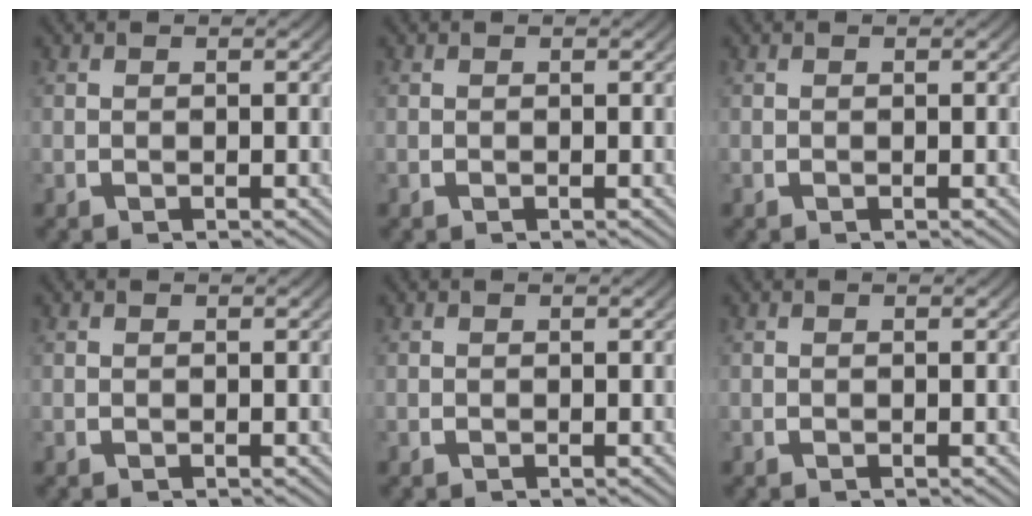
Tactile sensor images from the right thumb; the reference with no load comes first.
{"total": 0.0}
{"total": 0.0}
{"total": 0.0}
{"total": 0.0}
{"total": 0.0}